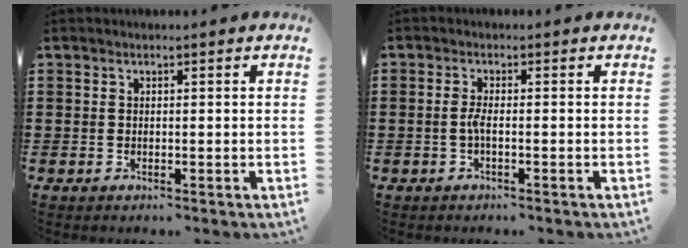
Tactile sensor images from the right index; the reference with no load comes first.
{"total": 2.0, "force": [-0.6, 0.1, 1.9], "torque": [-0.045, -0.004, -0.014]}